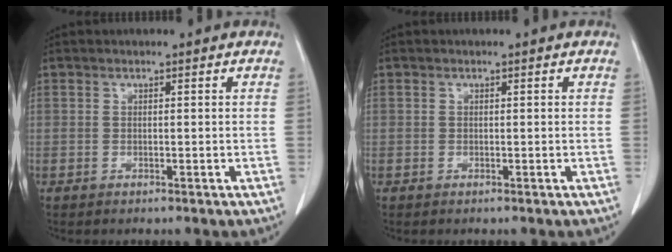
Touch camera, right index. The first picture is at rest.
{"total": 0.0}